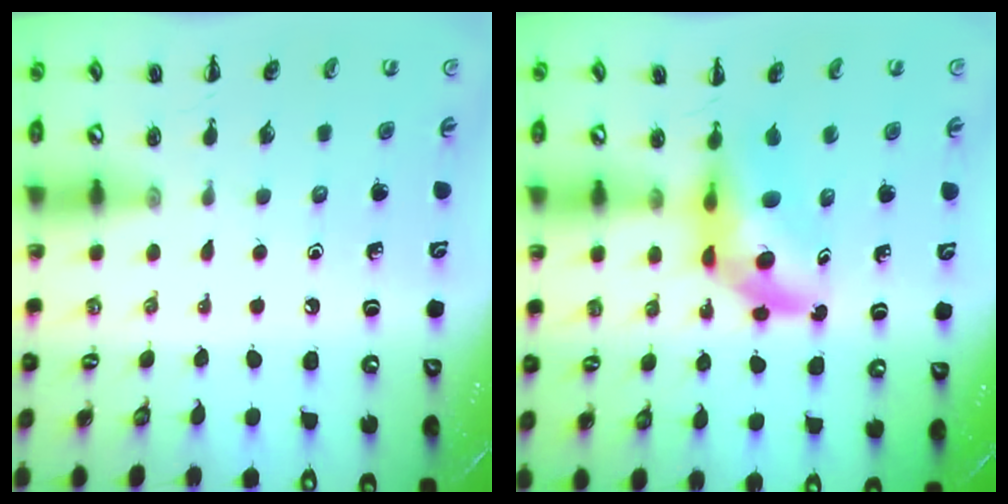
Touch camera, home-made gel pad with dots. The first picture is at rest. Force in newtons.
{"total": 7.9, "press": 7.8, "slide": 1.6}